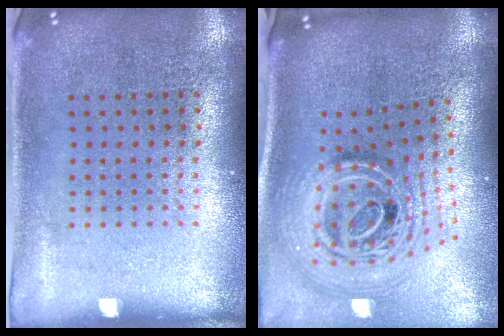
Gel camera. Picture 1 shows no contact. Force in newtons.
{"total": 3.0, "press": 2.0, "slide": 2.2}